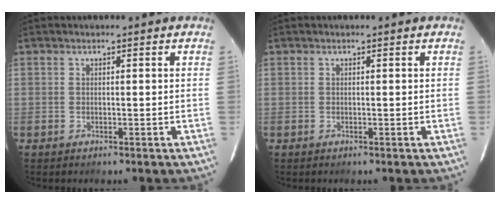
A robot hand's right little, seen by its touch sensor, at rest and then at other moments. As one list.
[{"total": 0.0}]